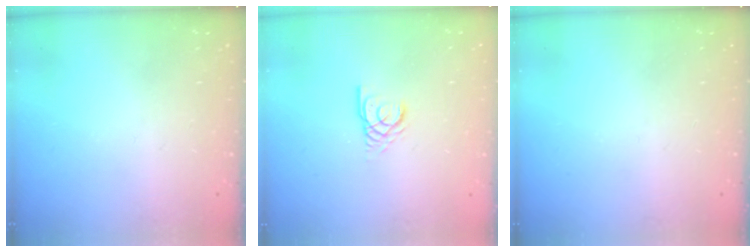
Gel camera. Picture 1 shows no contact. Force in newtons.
{"total": 2.8, "press": 2.8, "slide": 0.1}
{"total": 0.0}